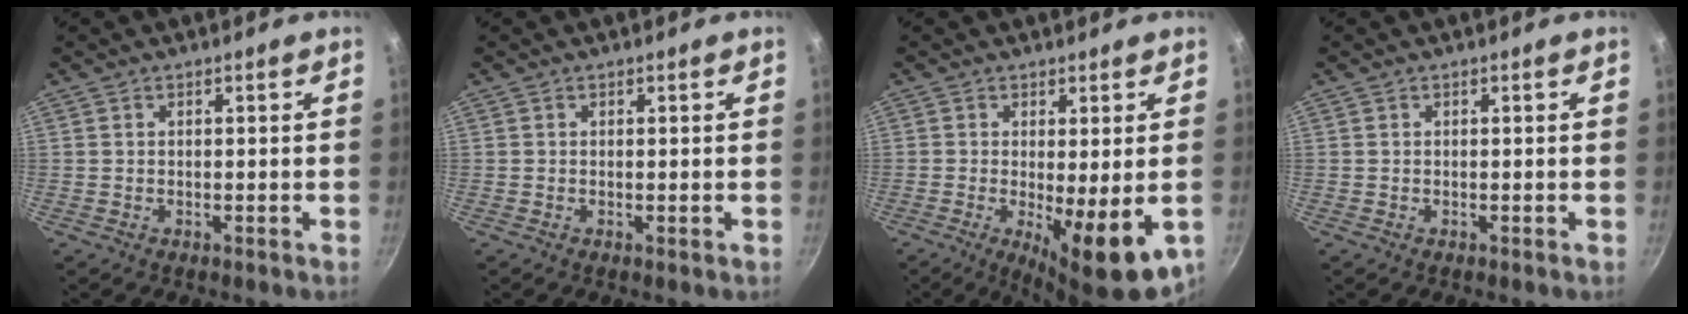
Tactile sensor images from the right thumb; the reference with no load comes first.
{"total": 0.0}
{"total": 10.6, "force": [-2.4, 2.8, 10.0], "torque": [-0.139, -0.015, -0.024]}
{"total": 0.0}